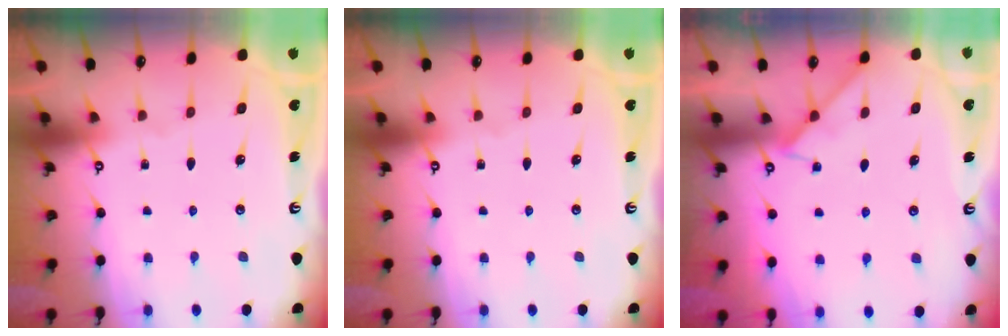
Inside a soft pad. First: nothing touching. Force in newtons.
{"total": 0.0}
{"total": 4.3, "press": 4.3, "slide": 0.6}